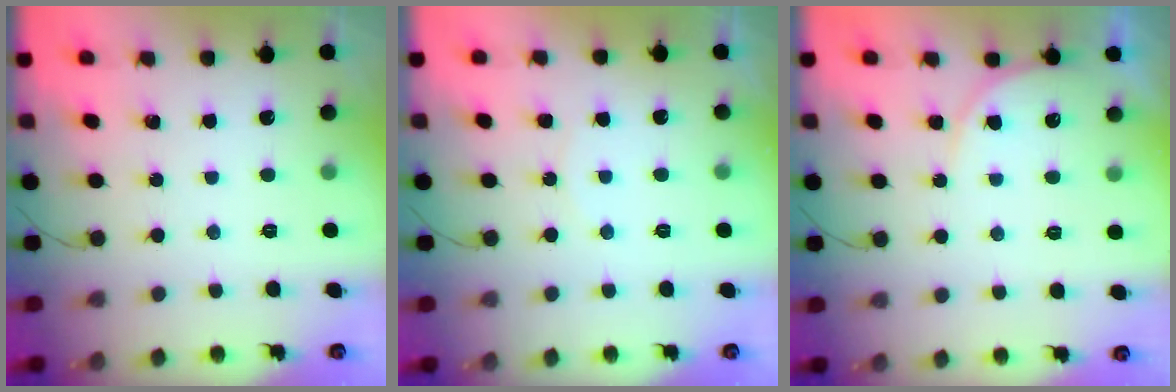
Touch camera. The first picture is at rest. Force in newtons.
{"total": 2.8, "press": 2.8, "slide": 0.6}
{"total": 5.5, "press": 5.5, "slide": 0.4}